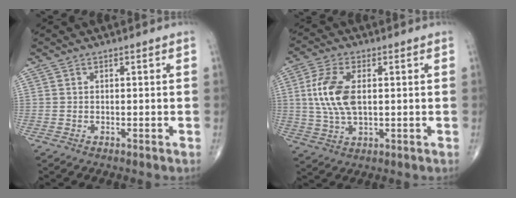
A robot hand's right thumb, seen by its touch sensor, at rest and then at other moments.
{"total": 10.1, "force": [1.3, 5.2, 8.6], "torque": [-0.192, 0.000, 0.028]}